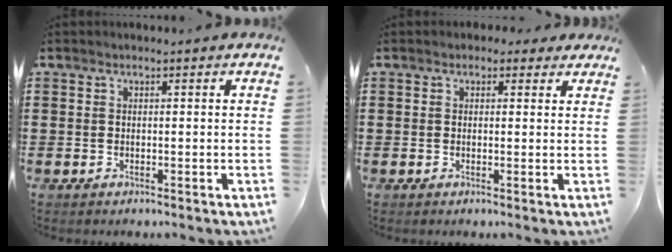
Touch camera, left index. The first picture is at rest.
{"total": 1.4, "force": [0.7, 1.1, 0.5], "torque": [-0.006, 0.005, 0.010]}